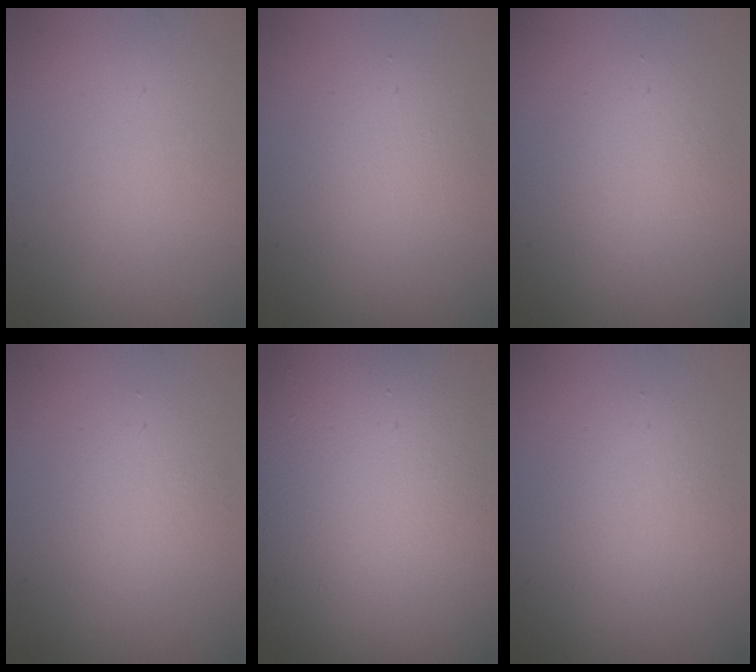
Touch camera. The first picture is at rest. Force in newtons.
{"total": 2.5, "press": 2.5, "slide": 0.2}
{"total": 2.4, "press": 2.4, "slide": 0.1}
{"total": 2.1, "press": 2.1, "slide": 0.1}
{"total": 16.9, "press": 16.8, "slide": 1.4}
{"total": 2.6, "press": 2.6, "slide": 0.3}